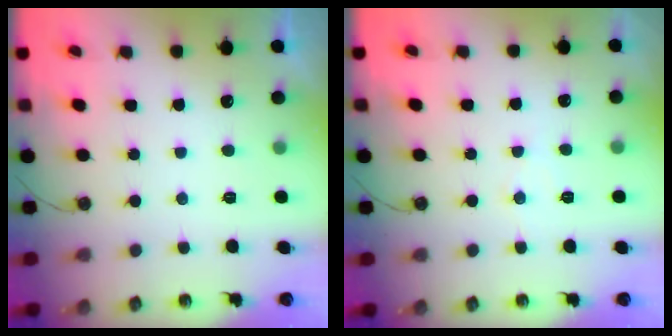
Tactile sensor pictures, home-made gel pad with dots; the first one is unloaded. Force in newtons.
{"total": 4.9, "press": 4.8, "slide": 0.7}